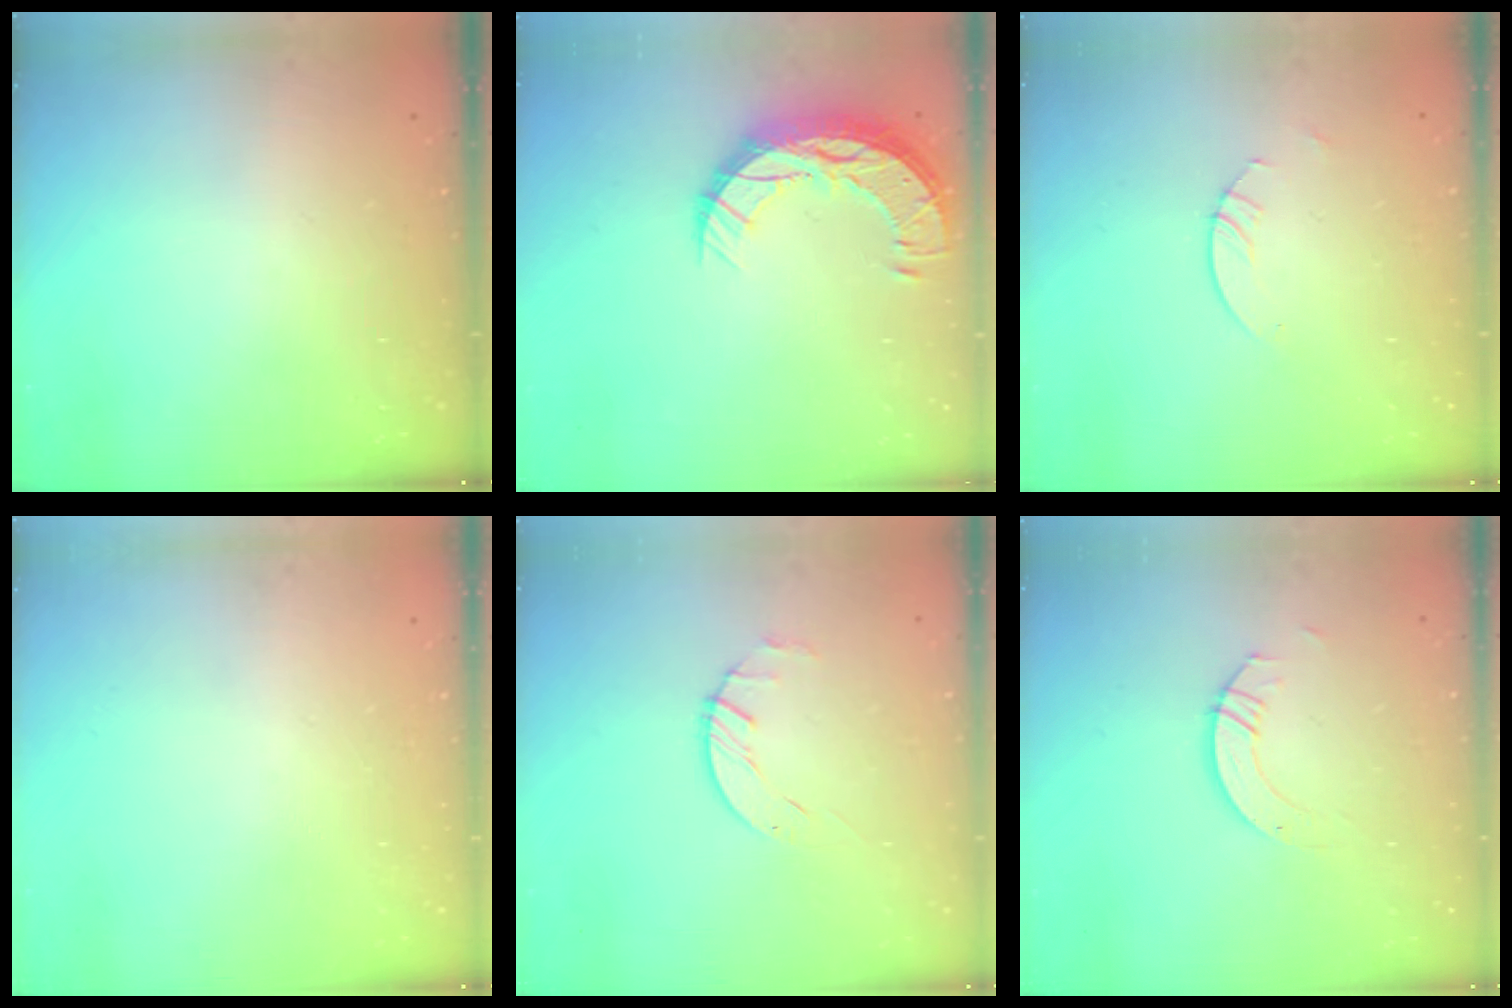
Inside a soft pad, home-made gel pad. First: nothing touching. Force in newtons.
{"total": 11.7, "press": 11.7, "slide": 0.8}
{"total": 3.0, "press": 2.9, "slide": 0.3}
{"total": 0.0}
{"total": 1.4, "press": 1.4, "slide": 0.2}
{"total": 4.4, "press": 4.4, "slide": 0.0}